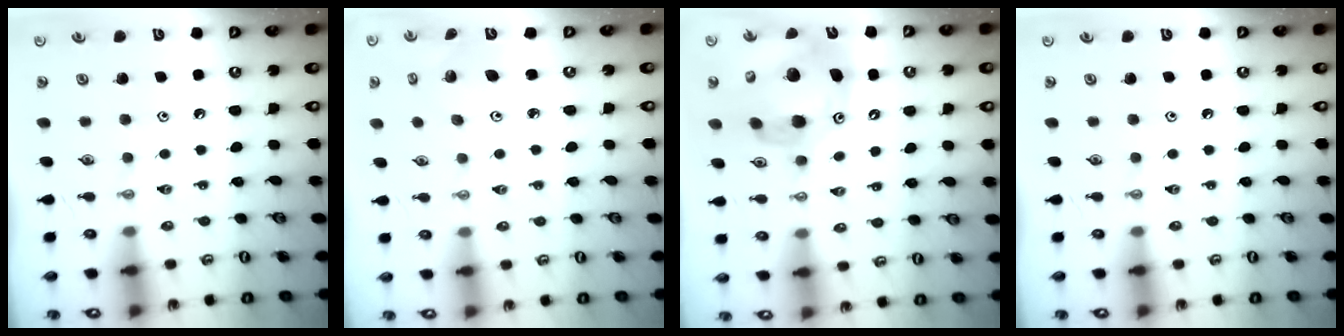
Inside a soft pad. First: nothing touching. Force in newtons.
{"total": 3.5, "press": 3.5, "slide": 0.2}
{"total": 19.2, "press": 19.0, "slide": 2.2}
{"total": 0.0}